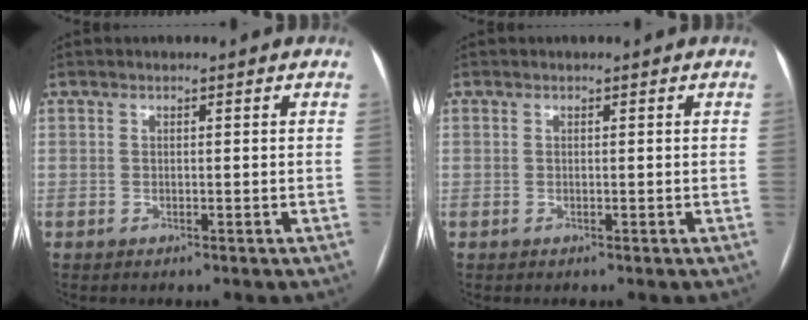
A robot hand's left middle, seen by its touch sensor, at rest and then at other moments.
{"total": 0.0}